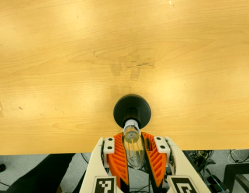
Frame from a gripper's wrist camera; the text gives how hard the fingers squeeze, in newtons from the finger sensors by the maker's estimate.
{"total": 22.6, "left": 25.4, "right": 19.7}